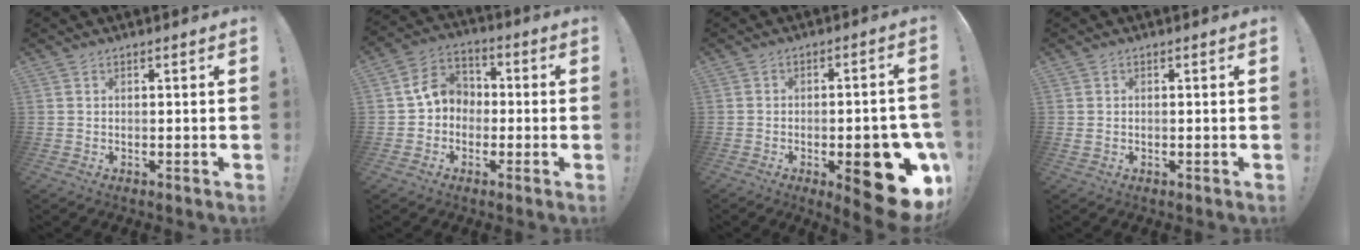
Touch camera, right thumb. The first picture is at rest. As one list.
[{"total": 9.6, "force": [0.3, 8.5, 4.5], "torque": [-0.067, 0.025, 0.014]}, {"total": 17.3, "force": [-6.0, 6.3, 15.0], "torque": [-0.163, 0.027, -0.073]}, {"total": 0.5, "force": [0.3, 0.3, 0.3], "torque": [0.000, 0.000, 0.004]}]